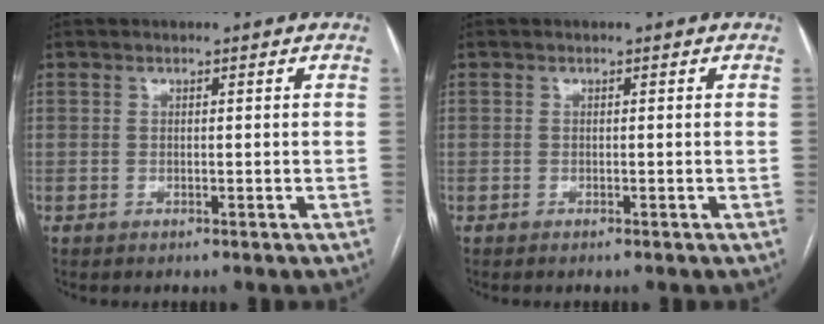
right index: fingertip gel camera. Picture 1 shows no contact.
{"total": 0.0}